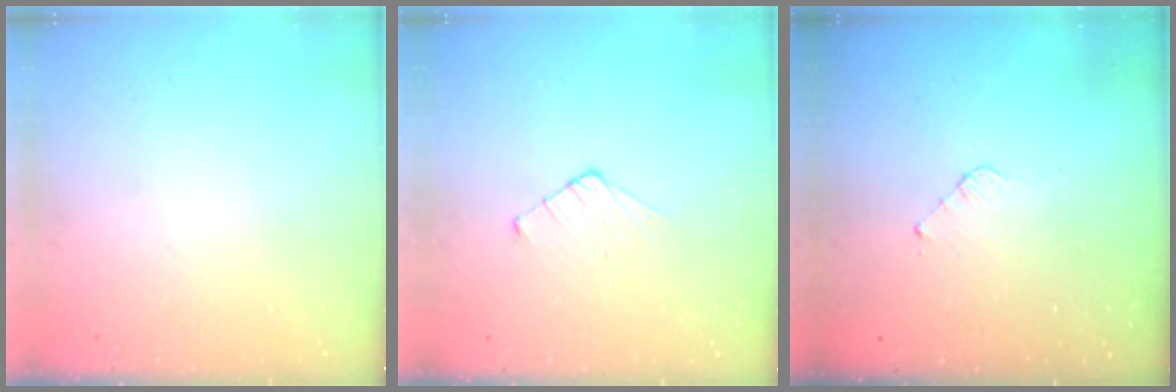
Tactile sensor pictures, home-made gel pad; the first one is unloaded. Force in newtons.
{"total": 5.2, "press": 5.2, "slide": 0.5}
{"total": 2.8, "press": 2.8, "slide": 0.2}